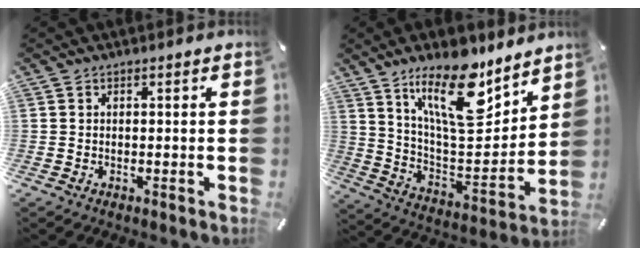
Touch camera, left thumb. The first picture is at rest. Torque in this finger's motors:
{"motor_torque": [0.82, 0.74, 1.38, -1.39, 0.24]}